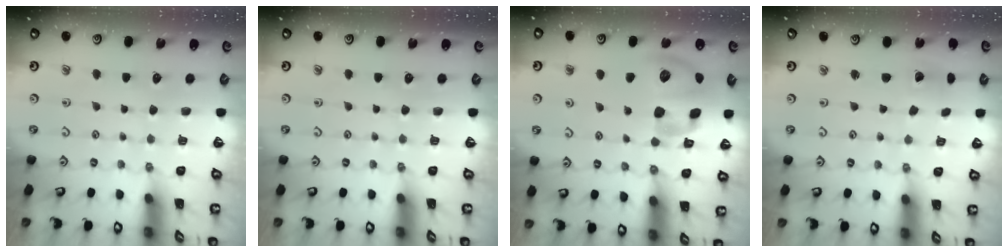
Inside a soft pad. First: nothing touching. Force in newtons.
{"total": 0.0}
{"total": 19.2, "press": 19.0, "slide": 3.0}
{"total": 2.0, "press": 2.0, "slide": 0.1}